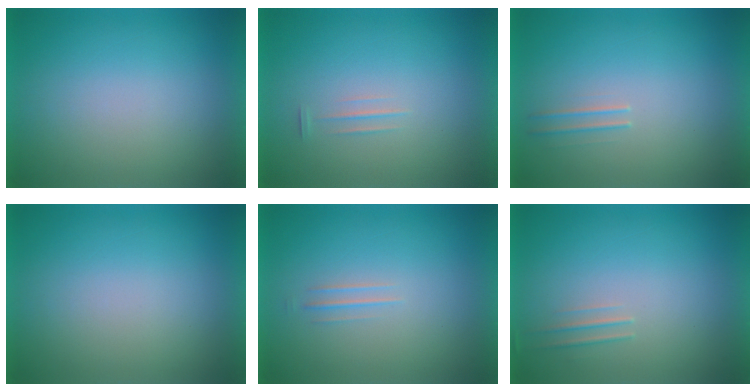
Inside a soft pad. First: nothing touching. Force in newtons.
{"total": 1.6}
{"total": 1.5}
{"total": 0.0}
{"total": 1.4}
{"total": 1.6}